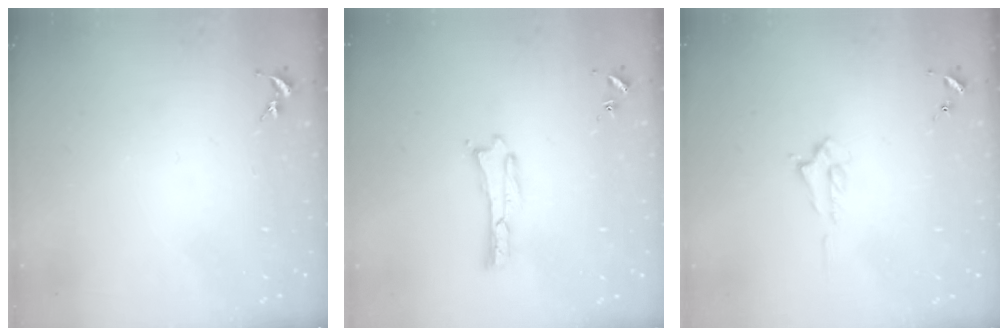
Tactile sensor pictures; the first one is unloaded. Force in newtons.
{"total": 0.0}
{"total": 0.7, "press": 0.6, "slide": 0.2}